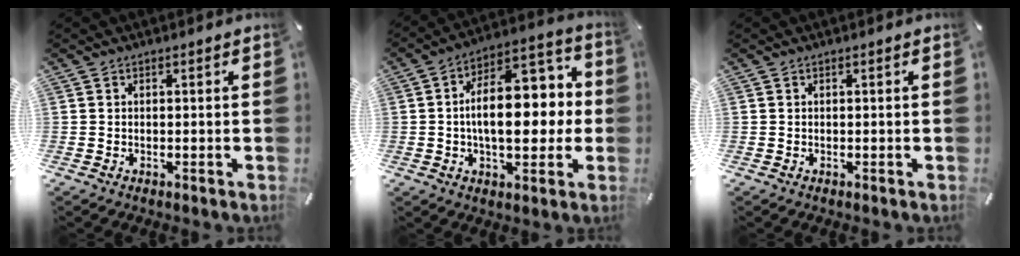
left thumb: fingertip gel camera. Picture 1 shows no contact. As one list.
[{"total": 17.2, "force": [0.3, 9.9, 14.1], "torque": [-0.208, -0.004, 0.004]}, {"total": 0.0}]